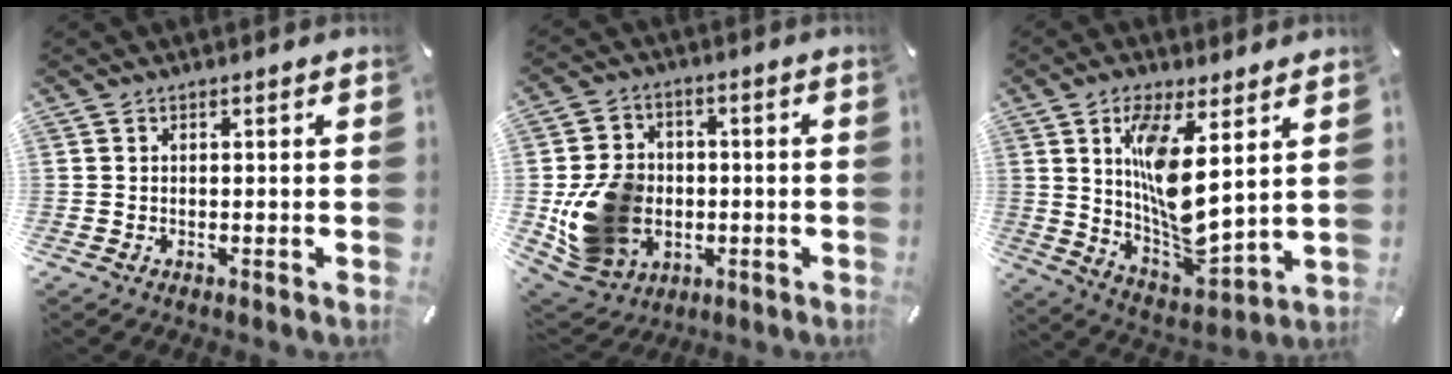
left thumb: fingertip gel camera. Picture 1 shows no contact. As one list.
[{"total": 14.1, "force": [-2.2, 12.1, 6.9], "torque": [-0.163, 0.012, -0.031]}, {"total": 14.2, "force": [5.2, 5.3, 12.1], "torque": [-0.234, -0.042, 0.088]}]